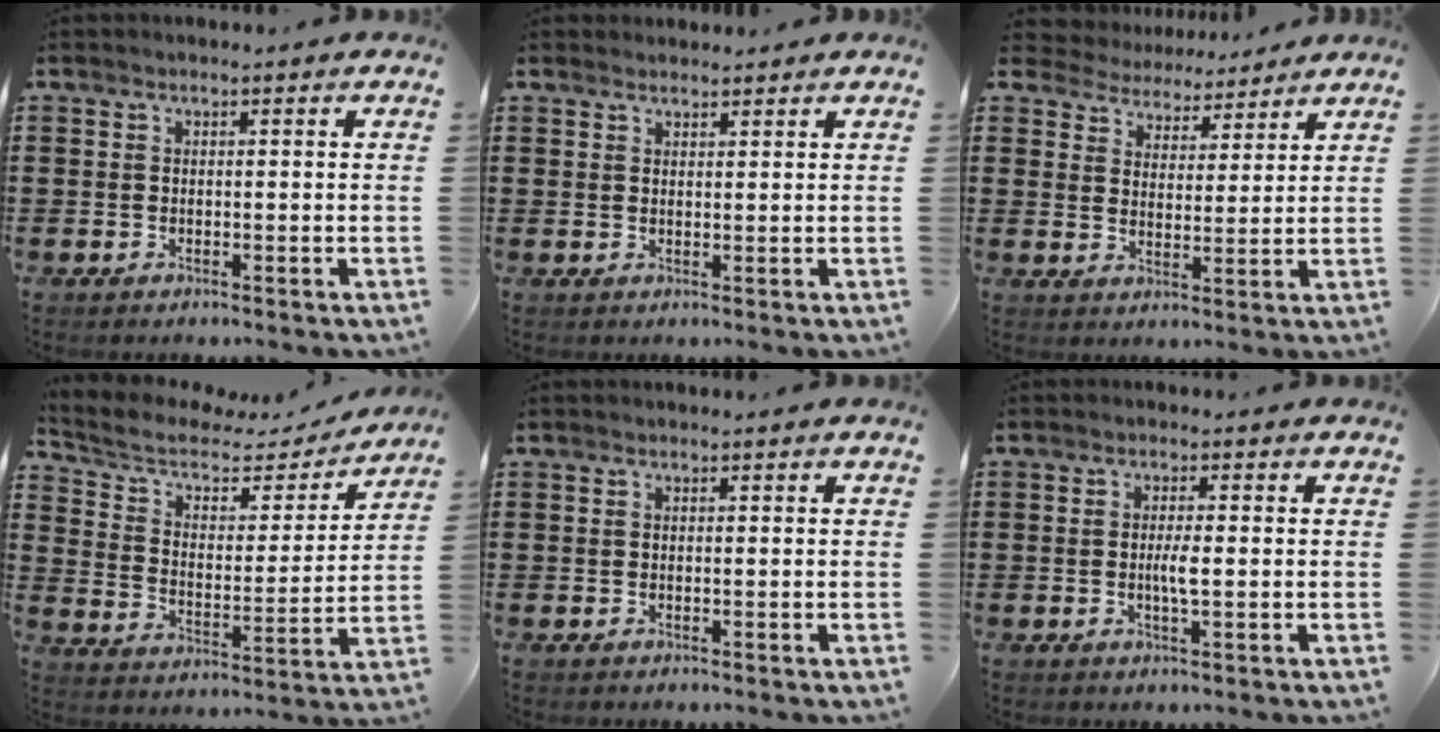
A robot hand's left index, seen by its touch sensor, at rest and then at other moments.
{"total": 1.5, "force": [1.4, 0.4, 0.0], "torque": [-0.003, 0.002, 0.028]}
{"total": 4.7, "force": [4.5, 1.1, -0.5], "torque": [-0.021, -0.028, 0.078]}
{"total": 5.6, "force": [3.9, 3.1, 2.5], "torque": [-0.074, -0.018, 0.062]}
{"total": 0.0}
{"total": 2.6, "force": [-0.3, 0.4, 2.6], "torque": [-0.049, -0.003, -0.006]}